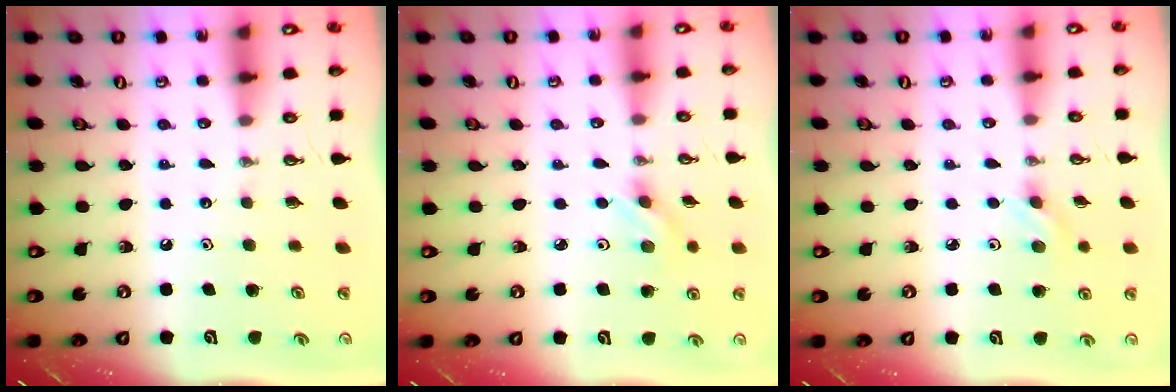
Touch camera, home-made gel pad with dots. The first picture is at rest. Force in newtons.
{"total": 2.9, "press": 2.6, "slide": 1.4}
{"total": 4.6, "press": 3.9, "slide": 2.3}